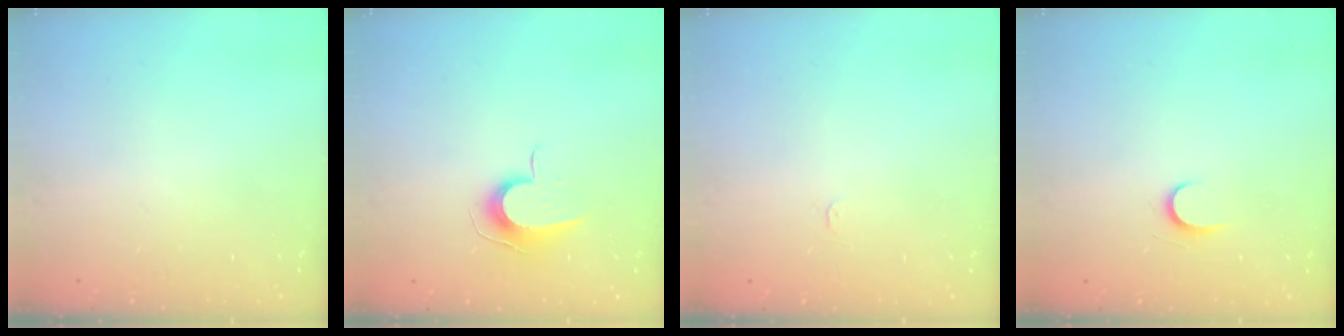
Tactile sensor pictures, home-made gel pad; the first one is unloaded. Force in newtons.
{"total": 8.8, "press": 8.7, "slide": 0.8}
{"total": 2.4, "press": 2.4, "slide": 0.3}
{"total": 4.9, "press": 4.8, "slide": 0.5}